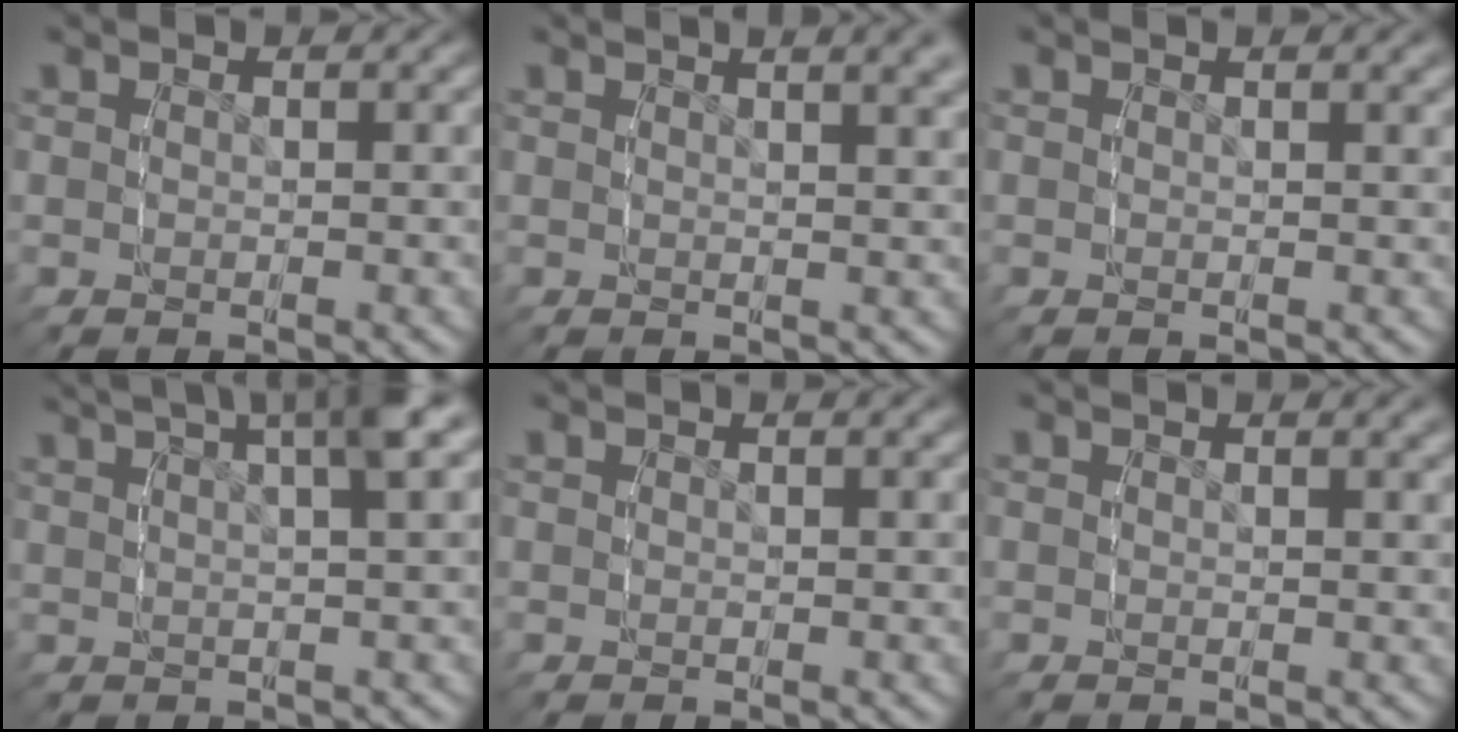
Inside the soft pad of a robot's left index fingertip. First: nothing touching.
{"total": 4.8, "force": [3.1, 1.7, 3.3], "torque": [-0.037, 0.013, 0.040]}
{"total": 1.0, "force": [0.6, 0.1, 0.7], "torque": [-0.007, 0.003, 0.007]}
{"total": 9.6, "force": [5.8, 4.1, 6.4], "torque": [-0.082, 0.031, 0.071]}
{"total": 0.7, "force": [0.6, 0.1, 0.4], "torque": [-0.002, 0.005, 0.008]}
{"total": 1.3, "force": [0.9, 0.3, 1.0], "torque": [-0.011, 0.003, 0.011]}